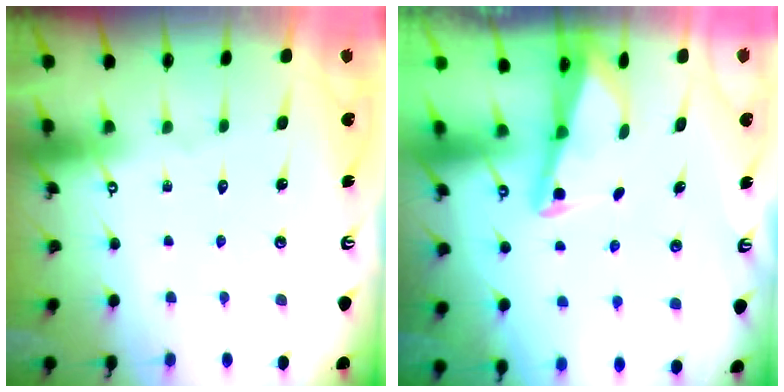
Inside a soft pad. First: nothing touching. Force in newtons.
{"total": 2.2, "press": 2.2, "slide": 0.3}